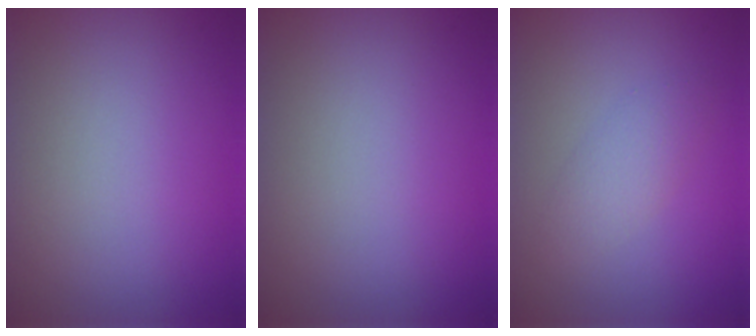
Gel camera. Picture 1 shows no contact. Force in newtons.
{"total": 0.0}
{"total": 2.0, "press": 2.0, "slide": 0.1}